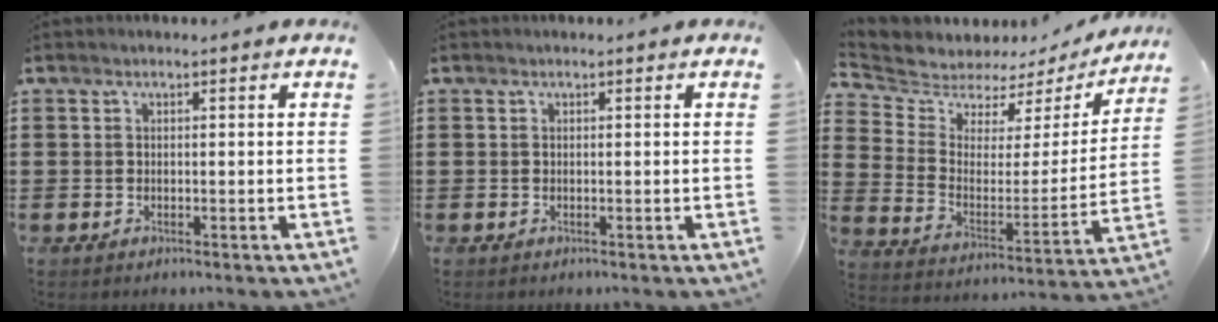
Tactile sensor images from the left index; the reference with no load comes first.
{"total": 0.0}
{"total": 5.2, "force": [4.9, 1.9, 0.2], "torque": [-0.043, -0.038, 0.080]}